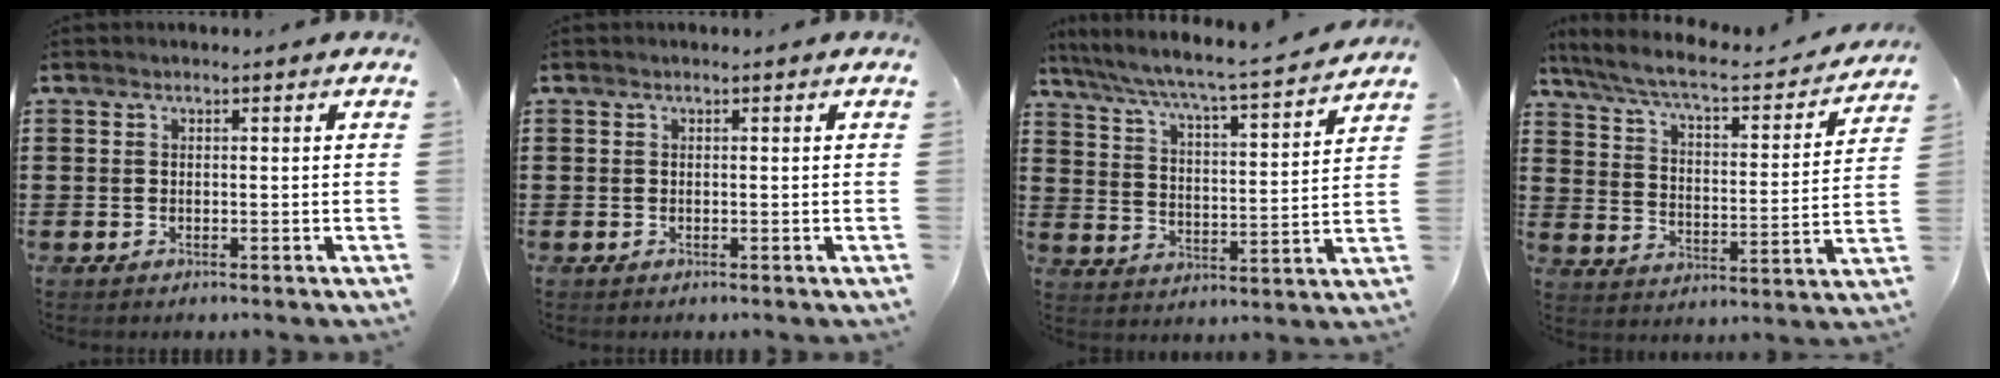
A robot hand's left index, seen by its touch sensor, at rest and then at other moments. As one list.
[{"total": 0.0}, {"total": 5.1, "force": [4.6, -0.4, 2.1], "torque": [-0.064, -0.041, 0.067]}, {"total": 6.4, "force": [5.6, 0.6, 3.1], "torque": [-0.087, -0.038, 0.090]}]